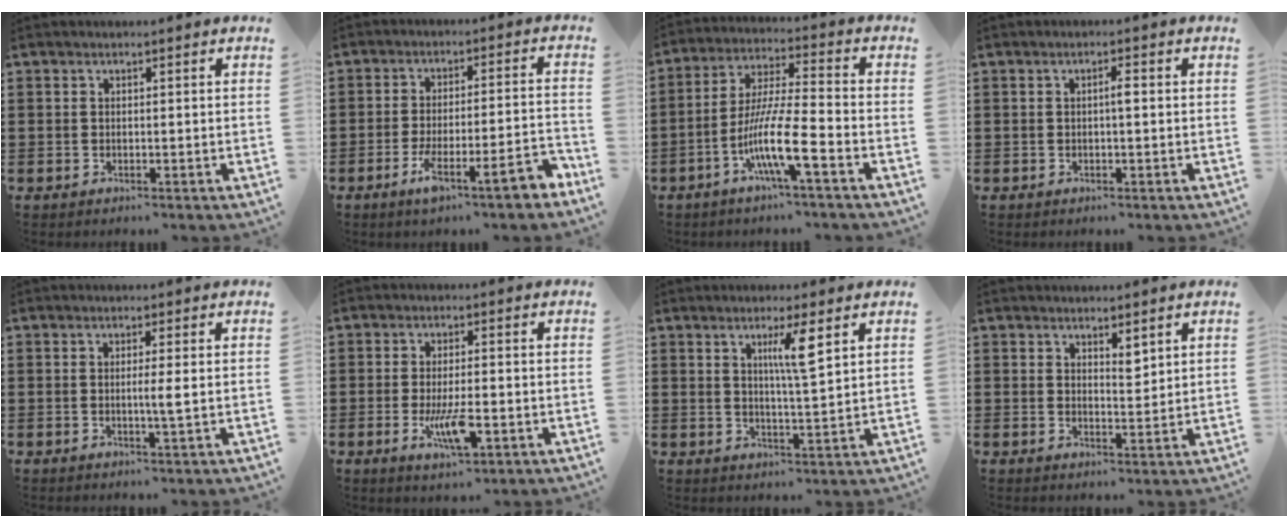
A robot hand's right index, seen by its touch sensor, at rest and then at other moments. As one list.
[{"total": 8.7, "force": [-5.1, 1.1, 7.0], "torque": [-0.119, -0.003, -0.093]}, {"total": 11.2, "force": [-5.2, 1.1, 9.9], "torque": [-0.202, -0.006, -0.102]}, {"total": 1.4, "force": [-0.1, 0.2, 1.4], "torque": [-0.026, 0.001, -0.002]}, {"total": 2.2, "force": [-0.1, -0.4, 2.2], "torque": [-0.040, -0.007, -0.005]}, {"total": 6.5, "force": [-2.0, 1.8, 5.9], "torque": [-0.124, -0.013, -0.038]}, {"total": 5.4, "force": [2.4, 0.4, 4.8], "torque": [-0.093, -0.002, 0.035]}, {"total": 2.6, "force": [2.1, 1.0, 1.0], "torque": [-0.017, 0.003, 0.037]}]